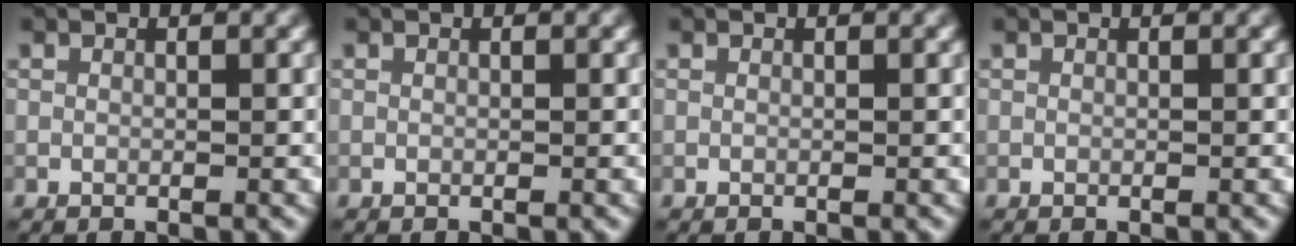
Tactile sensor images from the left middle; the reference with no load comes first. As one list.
[{"total": 0.0}, {"total": 0.0}, {"total": 0.0}]